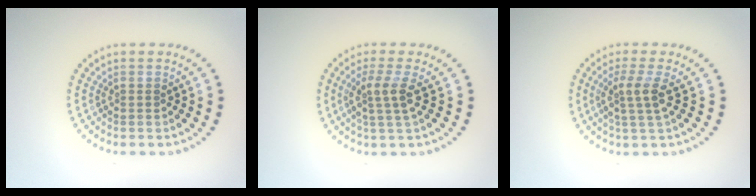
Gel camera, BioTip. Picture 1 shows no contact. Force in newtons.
{"total": 2.7, "press": 1.9, "slide": 1.8}
{"total": 2.7, "press": 1.9, "slide": 1.8}